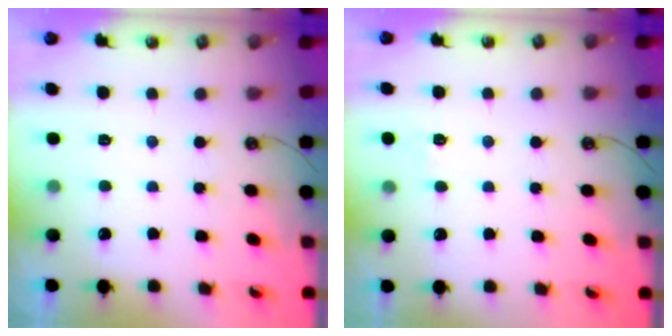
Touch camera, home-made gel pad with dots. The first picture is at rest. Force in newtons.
{"total": 3.4, "press": 3.4, "slide": 0.5}